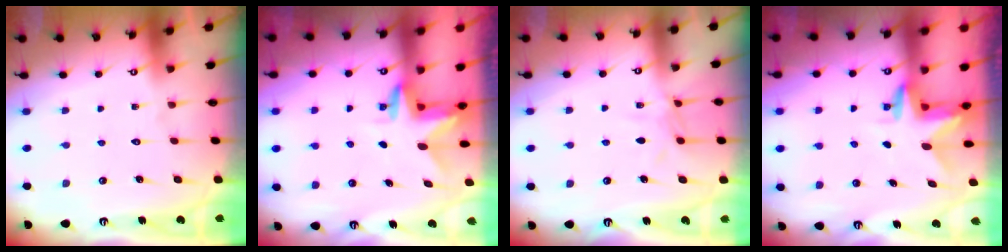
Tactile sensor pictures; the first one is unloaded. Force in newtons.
{"total": 3.0, "press": 3.0, "slide": 0.2}
{"total": 6.1, "press": 6.1, "slide": 0.6}
{"total": 3.0, "press": 3.0, "slide": 0.2}